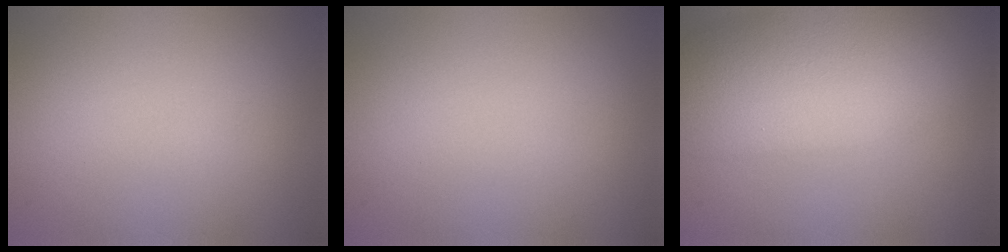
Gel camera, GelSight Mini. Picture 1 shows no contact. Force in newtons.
{"total": 0.0}
{"total": 10.1, "press": 10.0, "slide": 0.6}